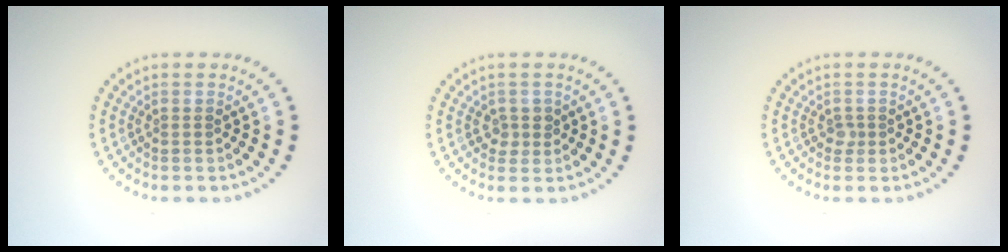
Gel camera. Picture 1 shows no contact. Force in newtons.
{"total": 1.4, "press": 1.3, "slide": 0.5}
{"total": 0.8, "press": 0.6, "slide": 0.5}